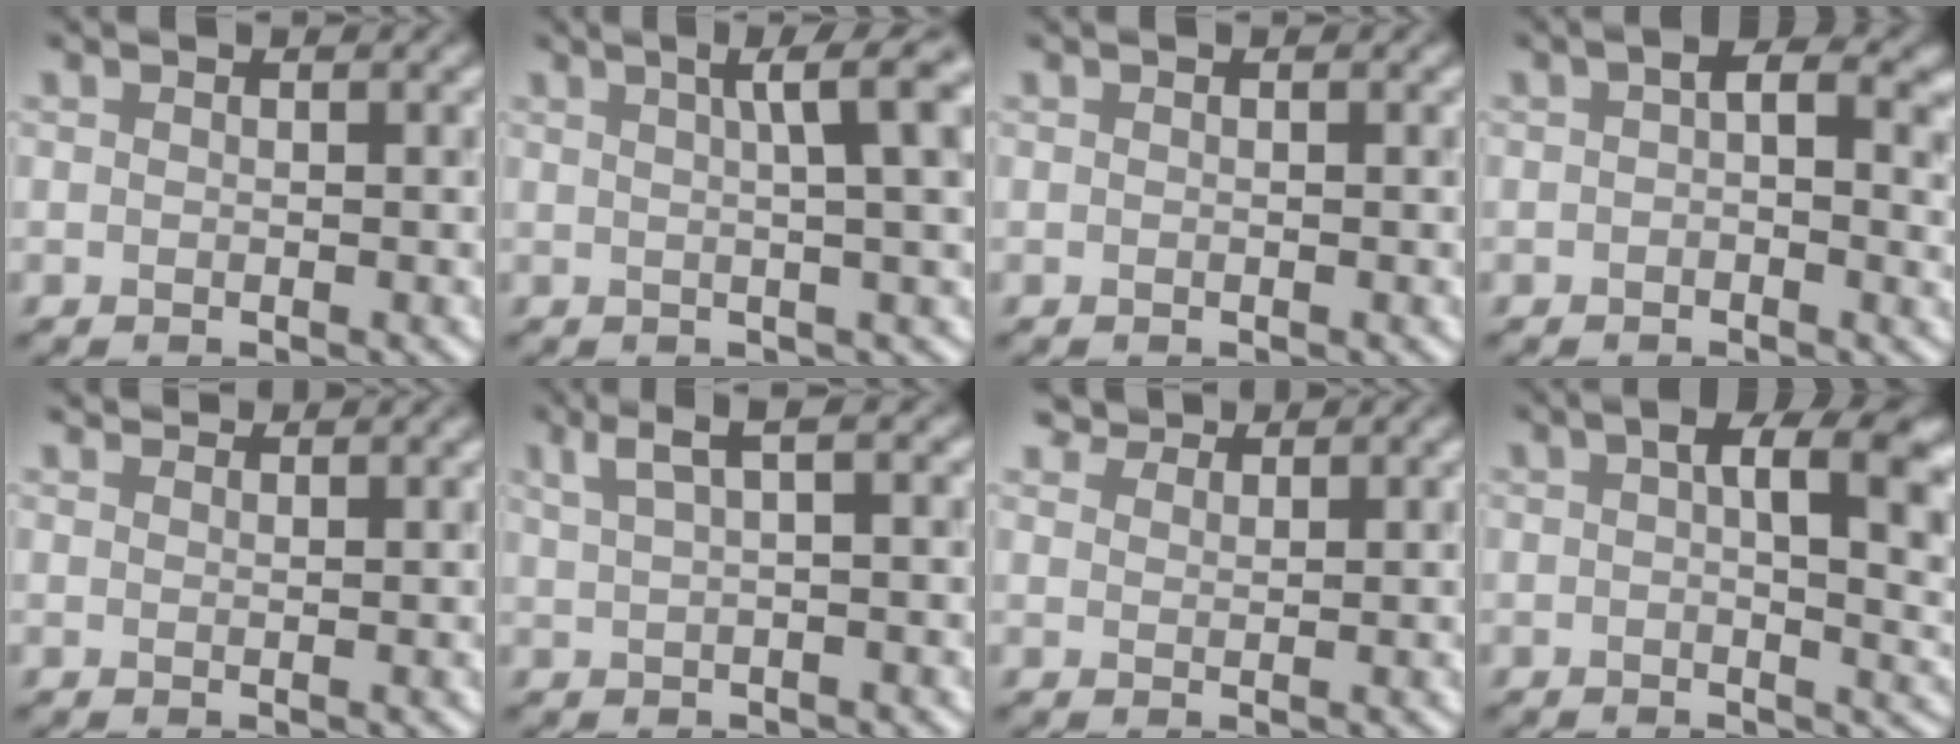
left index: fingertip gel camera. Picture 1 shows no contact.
{"total": 7.3, "force": [2.1, 1.6, 6.8], "torque": [-0.051, 0.029, 0.023]}
{"total": 0.0}
{"total": 4.6, "force": [0.9, 2.1, 4.0], "torque": [-0.048, 0.013, 0.007]}
{"total": 3.3, "force": [3.1, 0.6, 1.1], "torque": [-0.011, 0.008, 0.028]}
{"total": 2.7, "force": [1.6, 0.4, 2.1], "torque": [-0.028, 0.011, 0.030]}
{"total": 3.9, "force": [3.7, 0.9, 0.6], "torque": [-0.013, -0.005, 0.066]}
{"total": 10.0, "force": [2.2, 4.4, 8.7], "torque": [-0.101, 0.021, 0.024]}